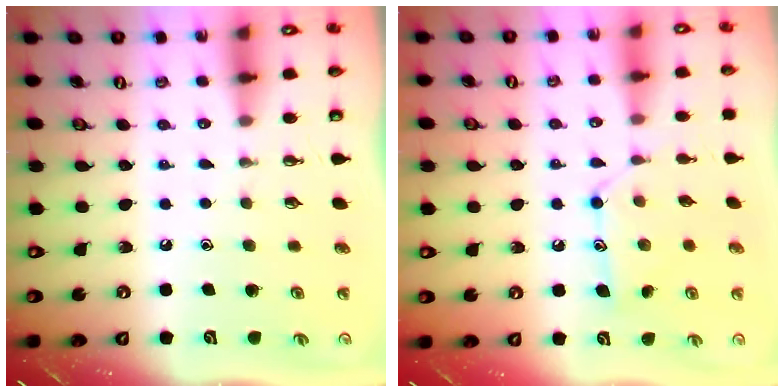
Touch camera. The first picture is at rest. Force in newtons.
{"total": 11.7, "press": 11.7, "slide": 0.1}